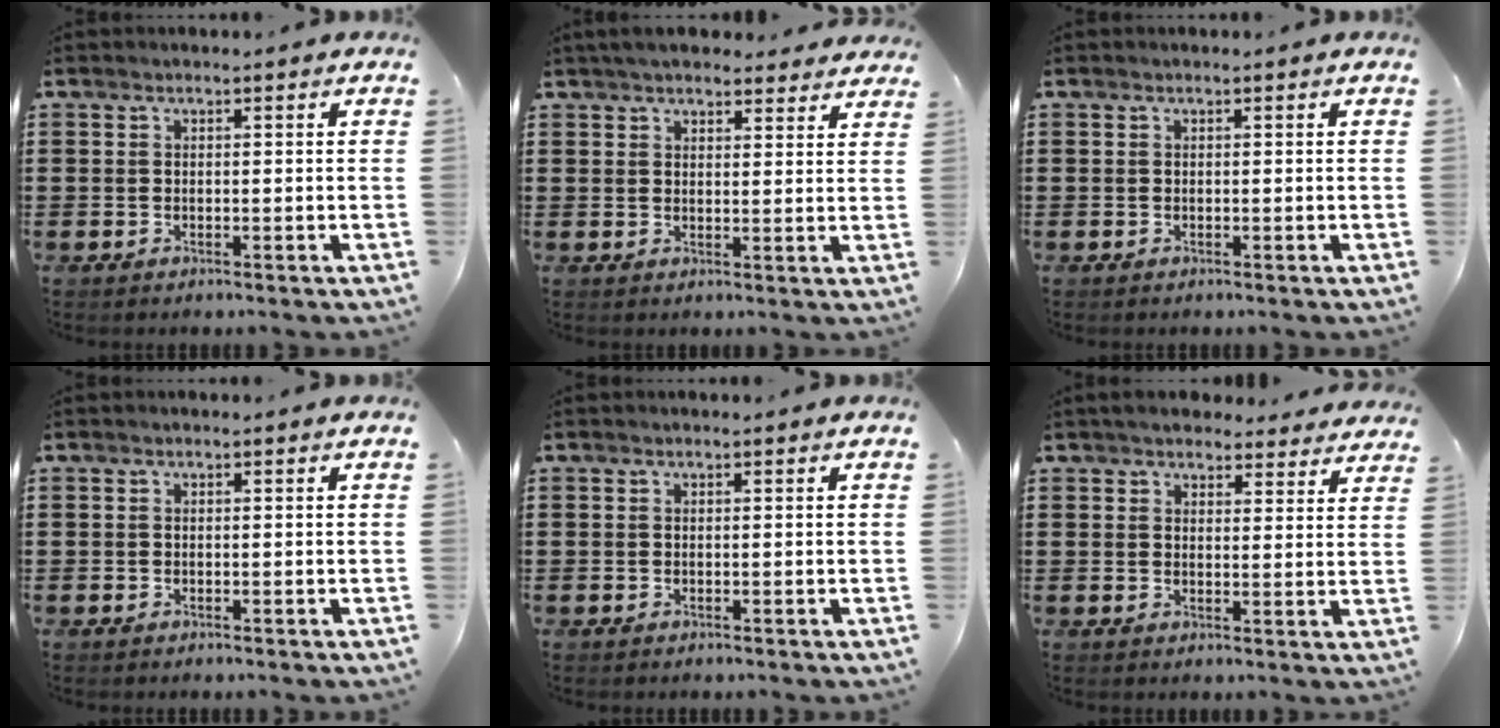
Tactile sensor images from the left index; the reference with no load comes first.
{"total": 4.2, "force": [4.0, 0.8, 1.1], "torque": [-0.031, -0.005, 0.075]}
{"total": 0.0}
{"total": 0.0}
{"total": 0.0}
{"total": 4.0, "force": [3.9, 0.8, 0.8], "torque": [-0.026, -0.012, 0.072]}